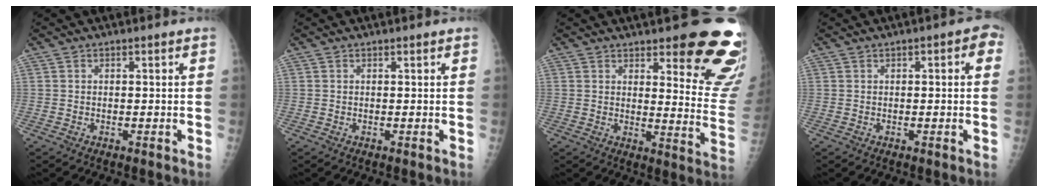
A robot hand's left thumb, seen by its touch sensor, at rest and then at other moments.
{"total": 0.0}
{"total": 16.9, "force": [11.6, 4.6, 11.5], "torque": [-0.096, -0.087, 0.136]}
{"total": 3.3, "force": [0.8, 1.4, 2.9], "torque": [-0.025, 0.011, 0.003]}